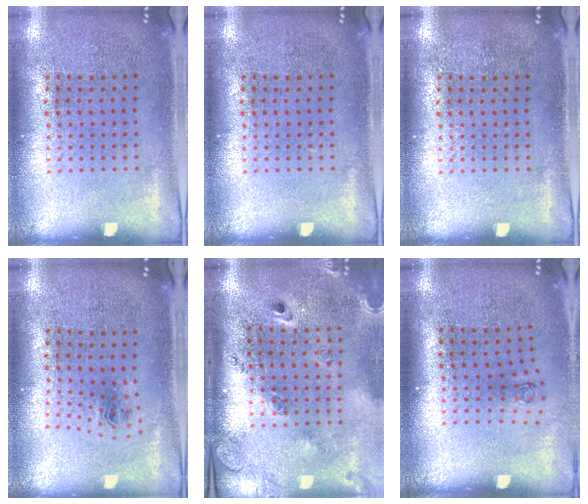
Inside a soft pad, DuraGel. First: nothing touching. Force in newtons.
{"total": 0.0}
{"total": 0.0}
{"total": 0.9, "press": 0.3, "slide": 0.8}
{"total": 2.8, "press": 1.9, "slide": 2.0}
{"total": 0.7, "press": 0.3, "slide": 0.6}